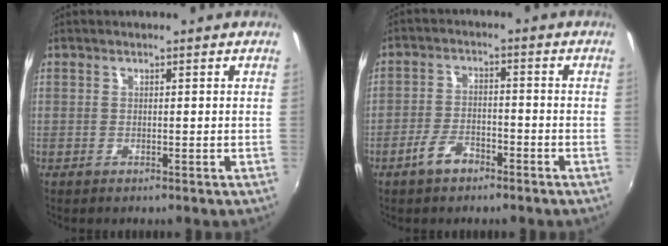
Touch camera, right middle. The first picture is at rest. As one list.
[{"total": 5.1, "force": [-3.5, 2.2, 2.9], "torque": [-0.066, 0.002, -0.061]}]